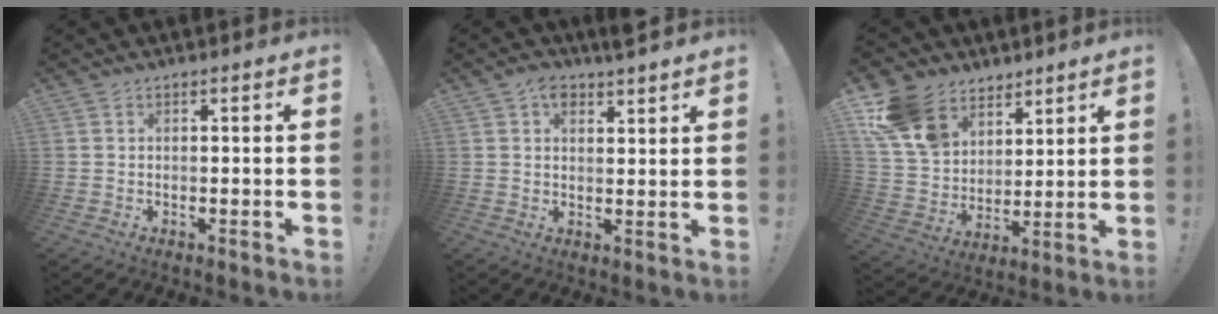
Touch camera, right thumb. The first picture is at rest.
{"total": 4.7, "force": [3.5, 2.2, 2.1], "torque": [-0.026, -0.013, 0.062]}
{"total": 16.6, "force": [9.9, 11.6, 6.6], "torque": [-0.133, -0.052, 0.194]}